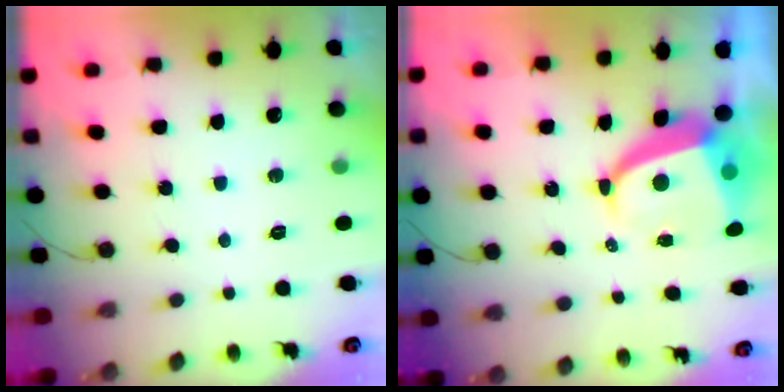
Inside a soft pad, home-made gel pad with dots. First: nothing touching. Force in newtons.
{"total": 7.8, "press": 7.7, "slide": 1.0}